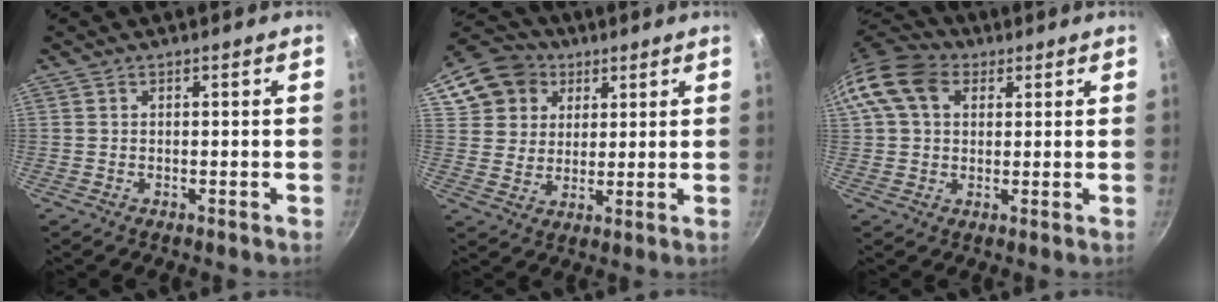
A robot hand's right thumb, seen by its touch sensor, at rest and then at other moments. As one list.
[{"total": 12.7, "force": [5.8, 10.5, 4.2], "torque": [-0.057, 0.012, 0.098]}, {"total": 11.5, "force": [3.7, 8.4, 6.9], "torque": [-0.113, 0.015, 0.050]}]